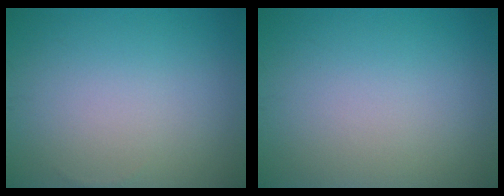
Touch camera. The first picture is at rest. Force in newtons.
{"total": 0.0}